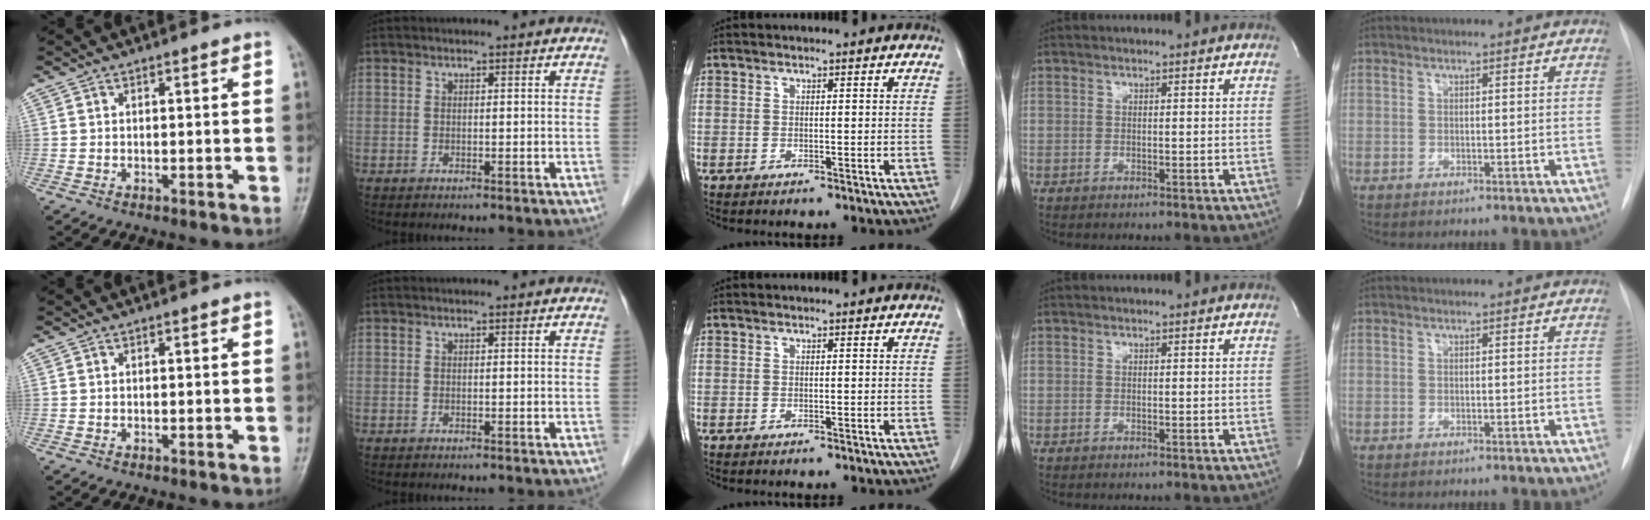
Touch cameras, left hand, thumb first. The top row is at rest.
{}